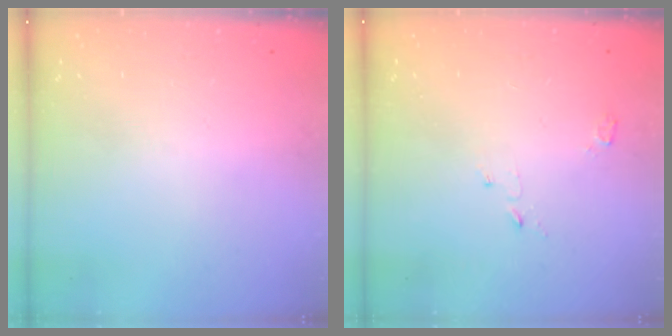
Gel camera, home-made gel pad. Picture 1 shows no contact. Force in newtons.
{"total": 3.1, "press": 3.1, "slide": 0.3}